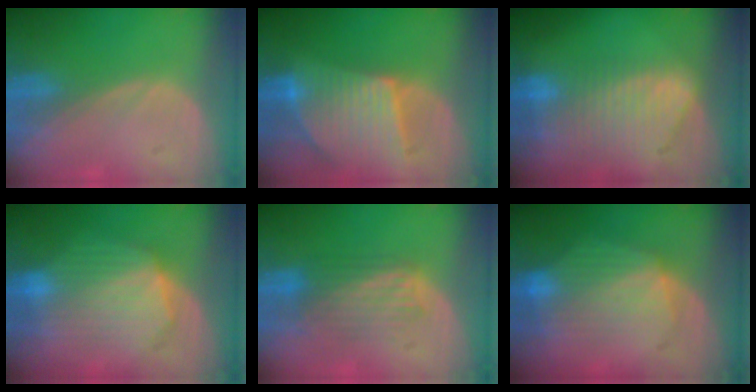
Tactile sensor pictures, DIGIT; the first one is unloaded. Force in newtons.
{"total": 9.4, "press": 8.2, "slide": 4.6}
{"total": 9.3, "press": 8.1, "slide": 4.6}
{"total": 8.9, "press": 8.9, "slide": 0.4}
{"total": 5.4, "press": 5.4, "slide": 0.4}
{"total": 8.9, "press": 8.2, "slide": 3.4}